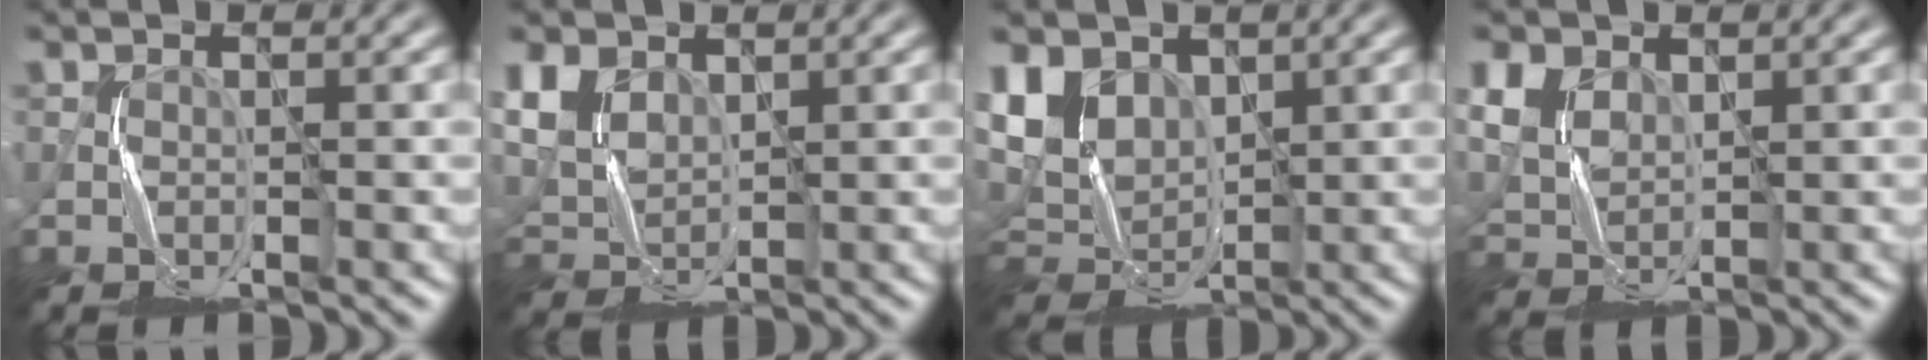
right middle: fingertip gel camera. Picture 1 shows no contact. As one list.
[{"total": 5.0, "force": [2.5, 3.2, 3.0], "torque": [-0.083, 0.002, 0.050]}, {"total": 6.9, "force": [2.2, 5.0, 4.3], "torque": [-0.103, 0.003, 0.040]}, {"total": 5.4, "force": [2.7, 3.4, 3.2], "torque": [-0.097, 0.010, 0.054]}]